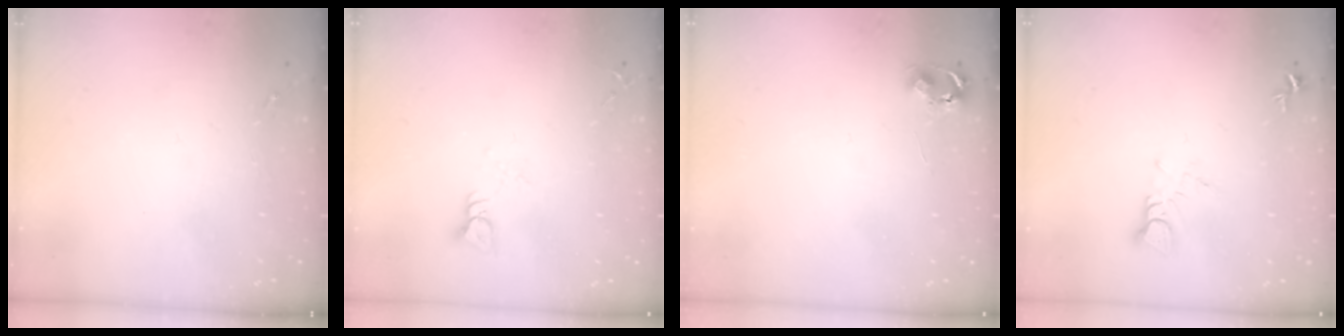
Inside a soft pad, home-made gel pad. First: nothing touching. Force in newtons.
{"total": 3.6, "press": 3.6, "slide": 0.4}
{"total": 5.3, "press": 5.3, "slide": 0.5}
{"total": 4.0, "press": 4.0, "slide": 0.3}